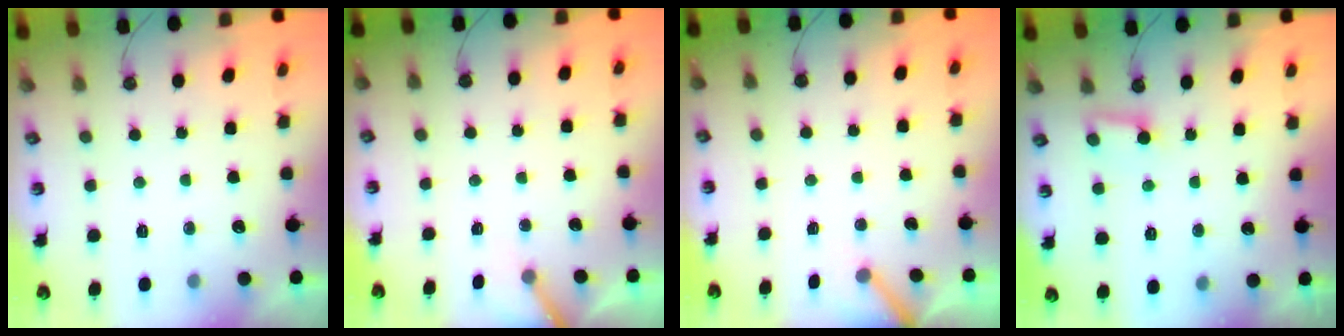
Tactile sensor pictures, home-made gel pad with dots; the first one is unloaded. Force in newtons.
{"total": 4.2, "press": 4.2, "slide": 0.3}
{"total": 3.8, "press": 3.8, "slide": 0.2}
{"total": 5.6, "press": 5.6, "slide": 0.7}